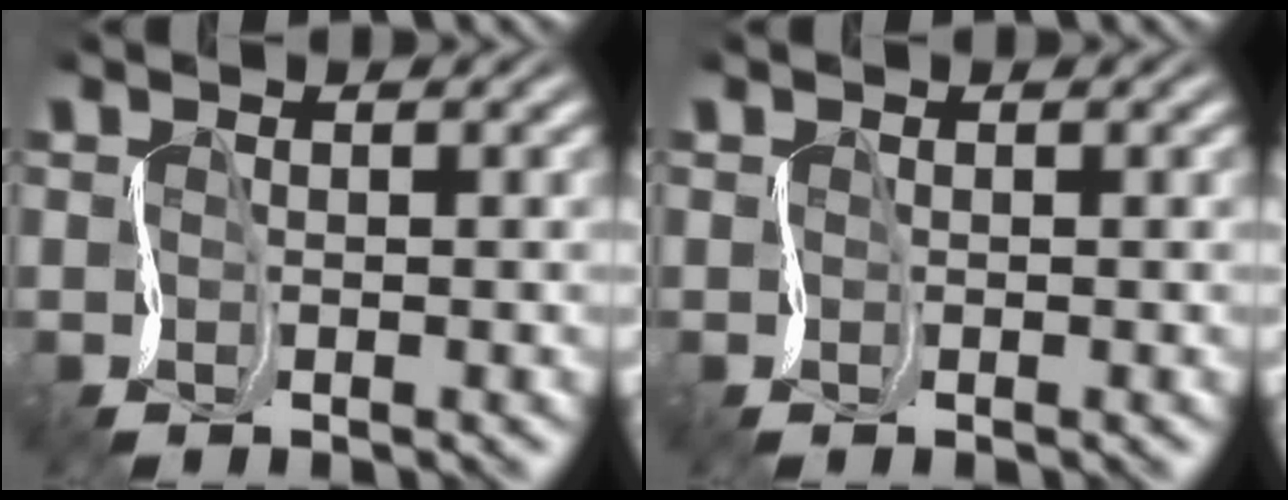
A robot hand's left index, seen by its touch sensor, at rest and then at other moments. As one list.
[{"total": 0.0}]